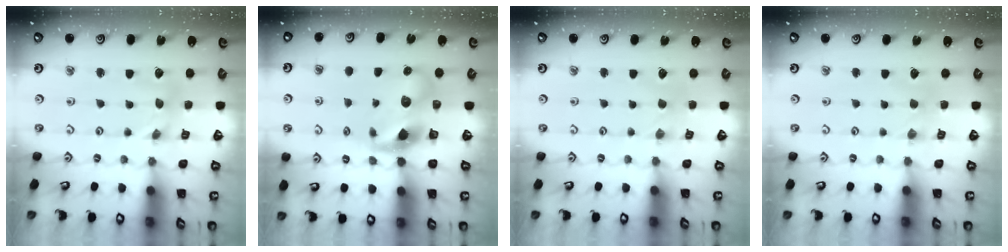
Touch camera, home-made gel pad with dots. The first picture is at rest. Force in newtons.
{"total": 11.0, "press": 10.9, "slide": 1.6}
{"total": 0.0}
{"total": 2.1, "press": 2.1, "slide": 0.4}